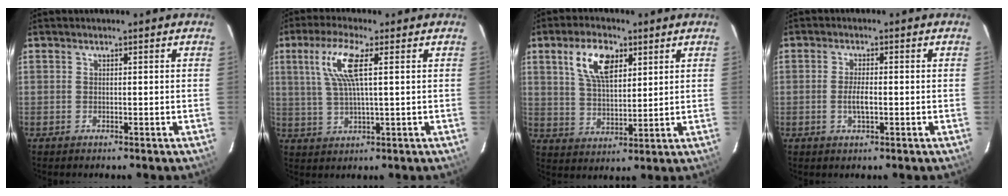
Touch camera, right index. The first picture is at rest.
{"total": 8.3, "force": [2.7, 1.1, 7.8], "torque": [-0.157, 0.006, 0.056]}
{"total": 9.6, "force": [4.5, 4.6, 7.1], "torque": [-0.135, 0.016, 0.086]}
{"total": 3.0, "force": [-0.7, 0.8, 2.8], "torque": [-0.055, -0.004, -0.011]}